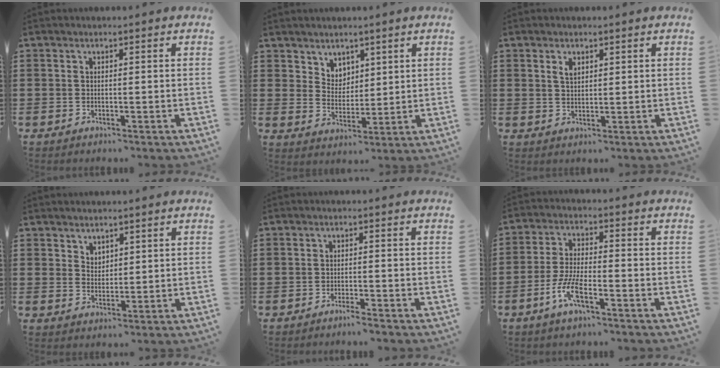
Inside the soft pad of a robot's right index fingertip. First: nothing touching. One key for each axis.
{"total": 4.6, "fx": 3.3, "fy": 3.2, "fz": 0.0, "tx": -0.020, "ty": 0.002, "tz": 0.063}
{"total": 1.9, "fx": 1.0, "fy": 1.1, "fz": 1.1, "tx": -0.026, "ty": 0.003, "tz": 0.019}
{"total": 2.4, "fx": 2.0, "fy": 1.5, "fz": 0.1, "tx": -0.007, "ty": 0.007, "tz": 0.038}
{"total": 1.6, "fx": -1.4, "fy": -0.3, "fz": 0.6, "tx": -0.011, "ty": -0.002, "tz": -0.027}
{"total": 6.5, "fx": -3.4, "fy": 1.5, "fz": 5.3, "tx": -0.126, "ty": -0.014, "tz": -0.068}